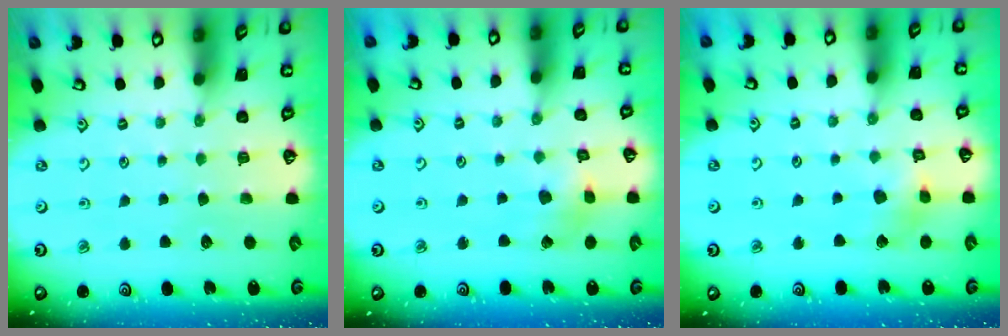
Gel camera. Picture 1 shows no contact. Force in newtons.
{"total": 4.5, "press": 4.4, "slide": 0.6}
{"total": 6.7, "press": 6.7, "slide": 0.7}